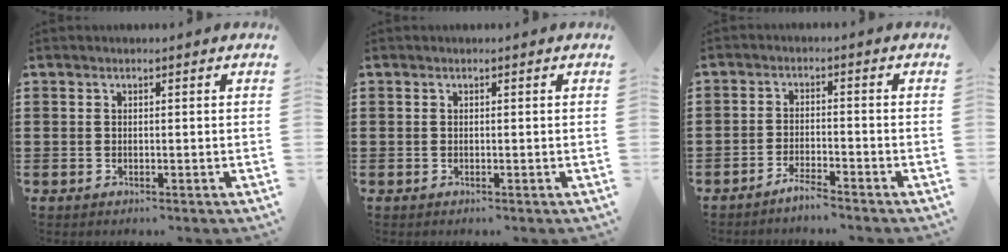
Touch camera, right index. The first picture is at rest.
{"total": 0.0}
{"total": 2.6, "force": [-2.5, 0.1, 0.8], "torque": [-0.014, 0.005, -0.049]}